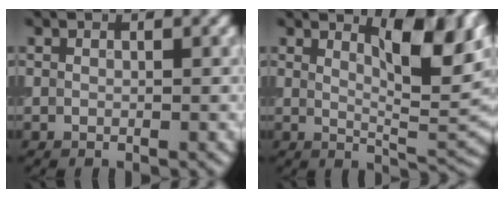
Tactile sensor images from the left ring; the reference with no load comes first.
{"total": 7.0, "force": [2.9, 1.9, 6.0], "torque": [-0.086, -0.005, 0.048]}